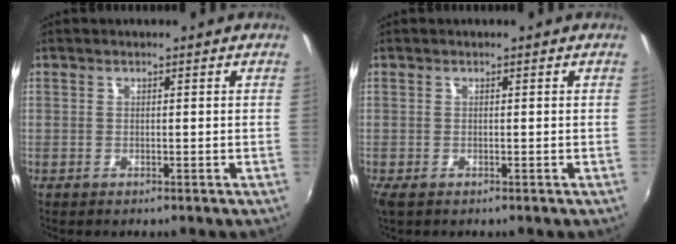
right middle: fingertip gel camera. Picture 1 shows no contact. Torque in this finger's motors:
{"motor_torque": [0.41, -0.35, 0.16, 0.04]}